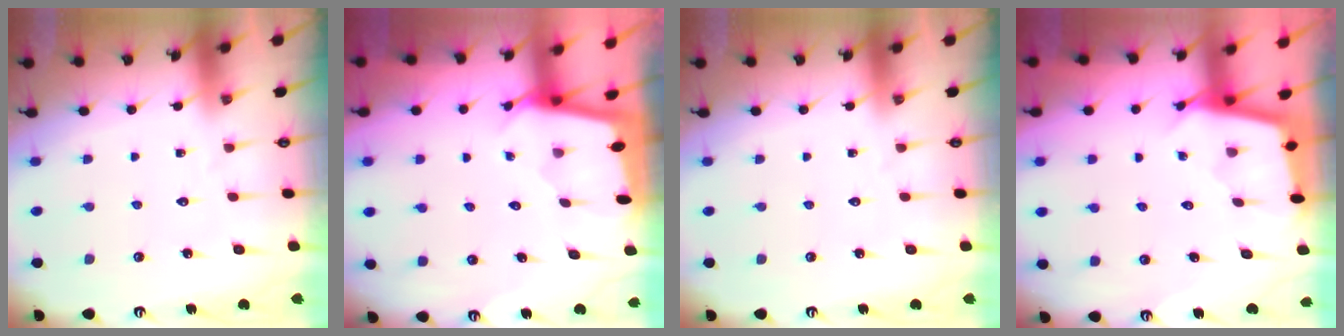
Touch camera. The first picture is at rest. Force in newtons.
{"total": 1.6, "press": 1.6, "slide": 0.2}
{"total": 0.0}
{"total": 2.7, "press": 2.7, "slide": 0.2}